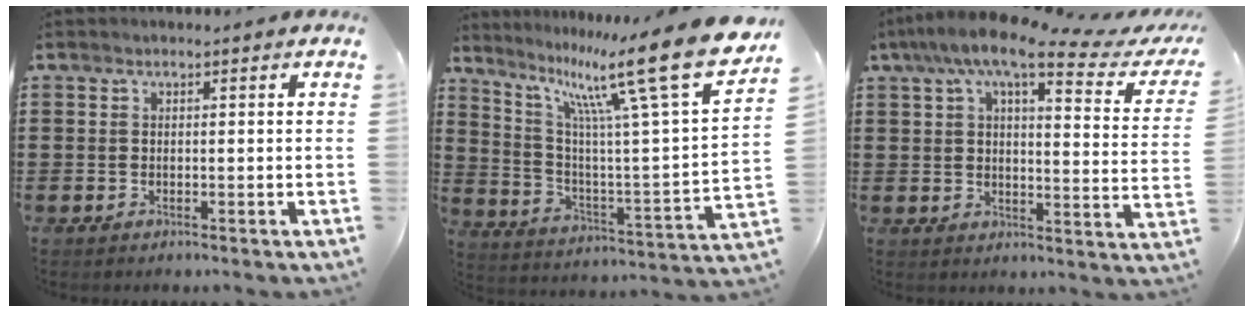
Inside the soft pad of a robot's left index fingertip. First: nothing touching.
{"total": 17.2, "force": [11.5, 1.7, 12.7], "torque": [-0.233, -0.082, 0.176]}
{"total": 9.8, "force": [6.8, 1.8, 6.8], "torque": [-0.141, -0.025, 0.109]}